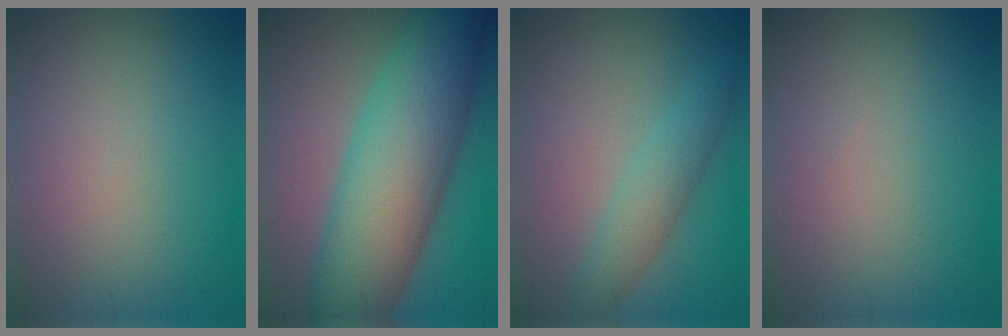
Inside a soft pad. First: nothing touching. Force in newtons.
{"total": 12.3, "press": 12.3, "slide": 0.2}
{"total": 3.0, "press": 3.0, "slide": 0.0}
{"total": 0.0}